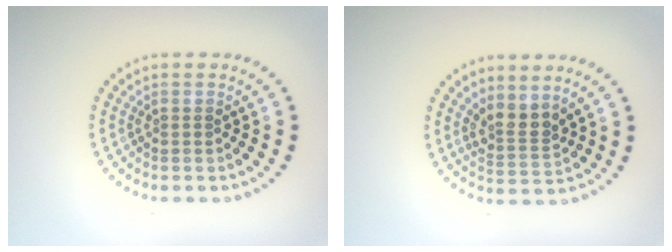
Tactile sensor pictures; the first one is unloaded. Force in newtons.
{"total": 2.5, "press": 1.9, "slide": 1.7}